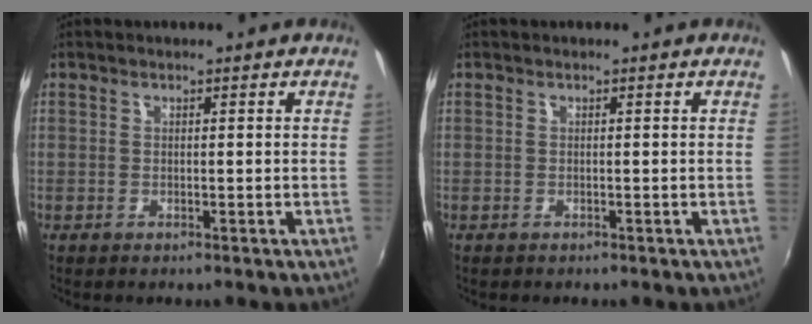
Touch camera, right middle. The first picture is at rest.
{"total": 0.0}